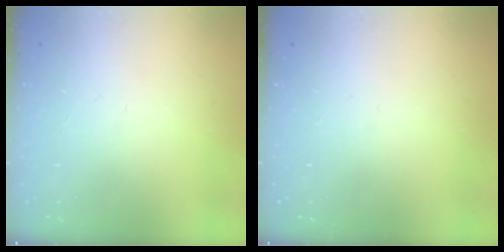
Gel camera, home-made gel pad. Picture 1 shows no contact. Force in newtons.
{"total": 0.0}